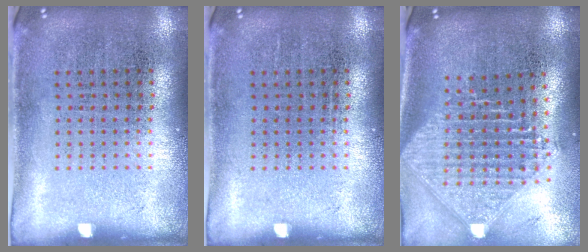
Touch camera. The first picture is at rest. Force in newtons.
{"total": 0.0}
{"total": 2.4, "press": 1.9, "slide": 1.5}